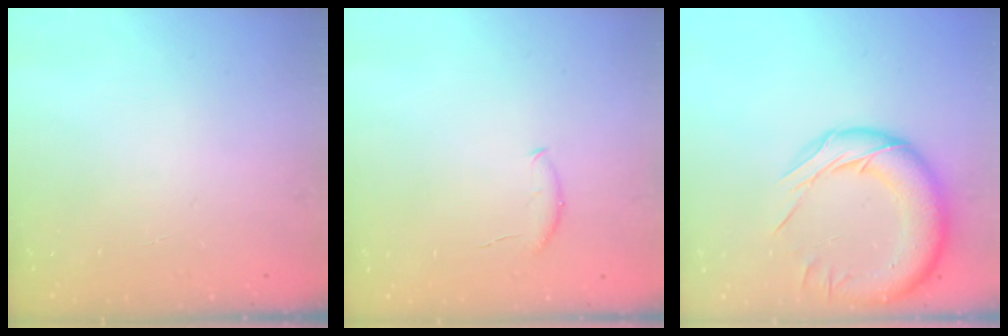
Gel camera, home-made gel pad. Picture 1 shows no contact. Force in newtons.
{"total": 5.3, "press": 5.2, "slide": 0.6}
{"total": 18.5, "press": 18.2, "slide": 3.6}